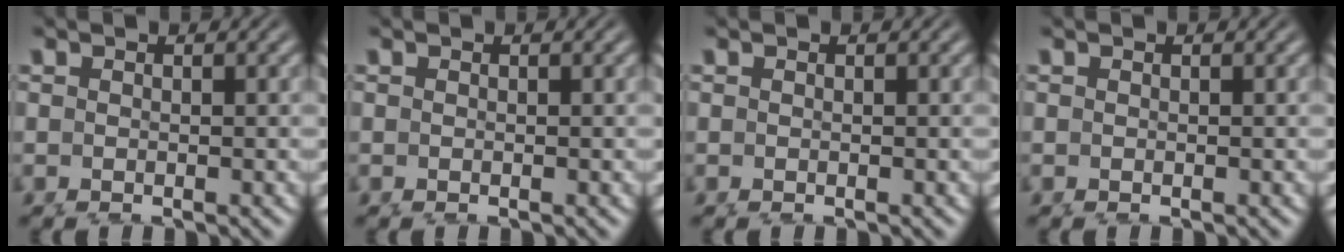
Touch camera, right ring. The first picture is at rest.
{"total": 0.0}
{"total": 0.0}
{"total": 0.0}